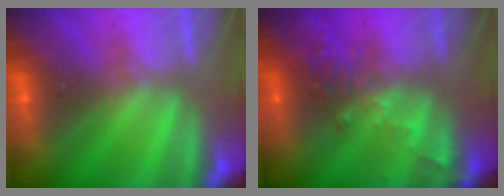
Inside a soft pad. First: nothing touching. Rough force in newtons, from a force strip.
{"total": 2.7}